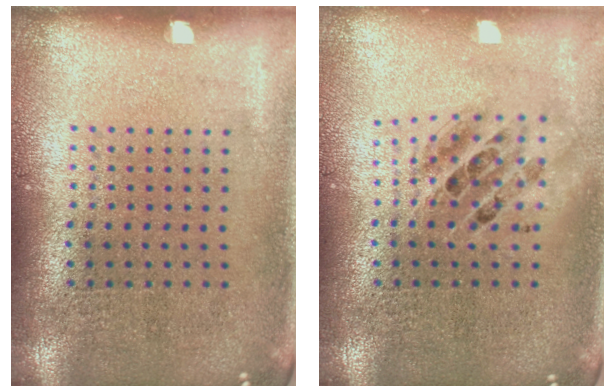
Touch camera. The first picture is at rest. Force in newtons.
{"total": 1.5, "press": 1.3, "slide": 0.8}